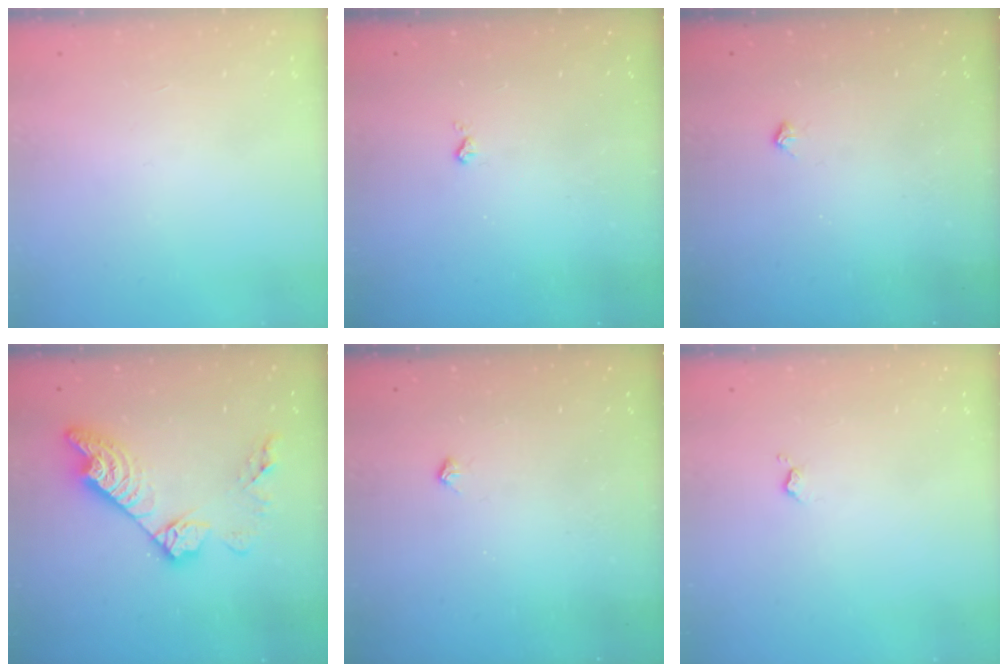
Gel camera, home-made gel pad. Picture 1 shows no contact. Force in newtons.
{"total": 2.0, "press": 2.0, "slide": 0.4}
{"total": 3.5, "press": 3.4, "slide": 0.5}
{"total": 16.4, "press": 16.3, "slide": 1.1}
{"total": 3.5, "press": 3.4, "slide": 0.5}
{"total": 2.7, "press": 2.6, "slide": 0.5}